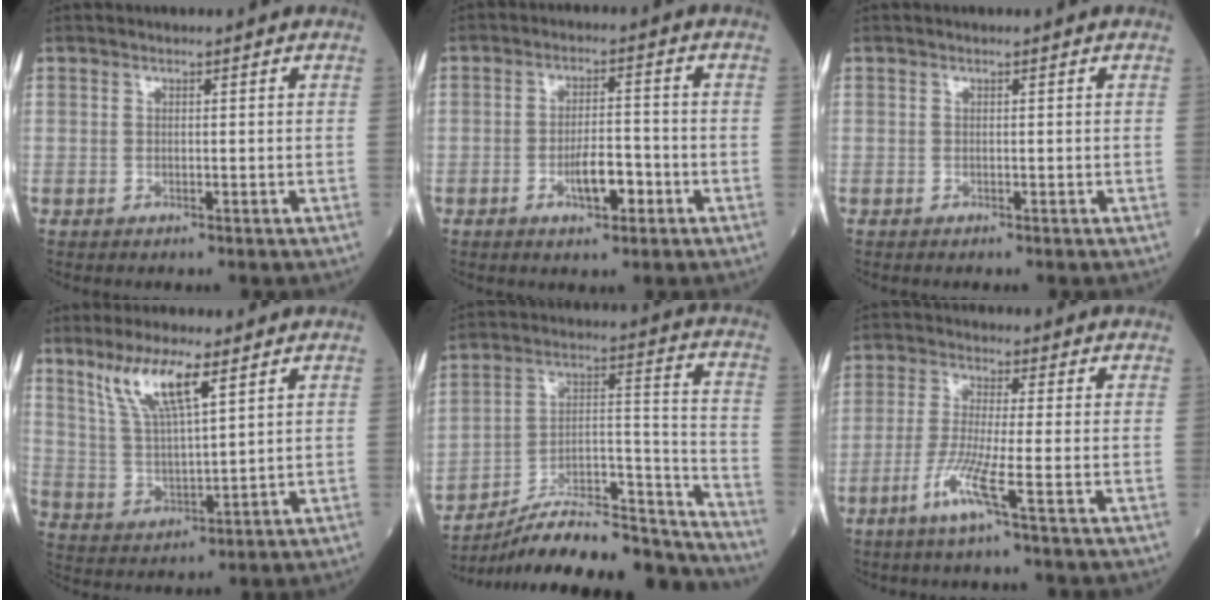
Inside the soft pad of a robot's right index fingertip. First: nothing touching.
{"total": 5.6, "force": [-2.3, 1.8, 4.7], "torque": [-0.084, 0.003, -0.038]}
{"total": 0.0}
{"total": 9.3, "force": [5.5, 1.4, 7.3], "torque": [-0.150, 0.001, 0.111]}
{"total": 23.3, "force": [-21.5, 3.0, 8.7], "torque": [-0.098, 0.039, -0.335]}
{"total": 6.1, "force": [-2.9, -1.0, 5.2], "torque": [-0.112, -0.017, -0.066]}